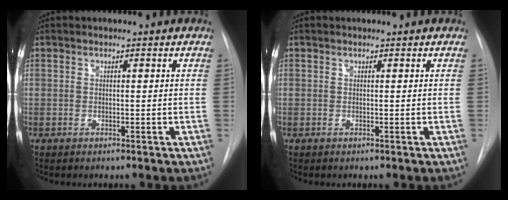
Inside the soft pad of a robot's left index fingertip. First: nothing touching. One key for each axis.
{"total": 0.0}